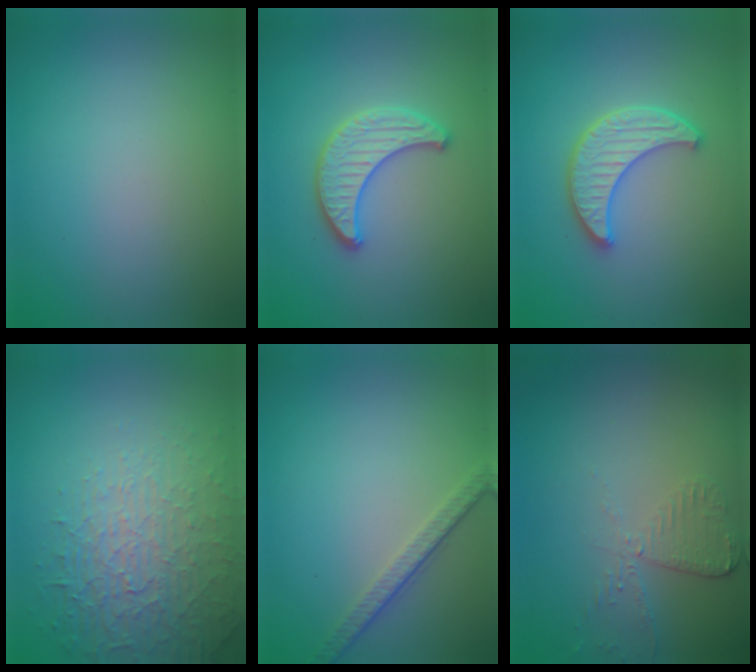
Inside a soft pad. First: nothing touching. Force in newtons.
{"total": 3.3, "press": 3.3, "slide": 0.4}
{"total": 4.2, "press": 3.8, "slide": 1.9}
{"total": 4.2, "press": 4.0, "slide": 1.2}
{"total": 3.1, "press": 2.3, "slide": 2.1}
{"total": 2.7, "press": 2.4, "slide": 1.2}